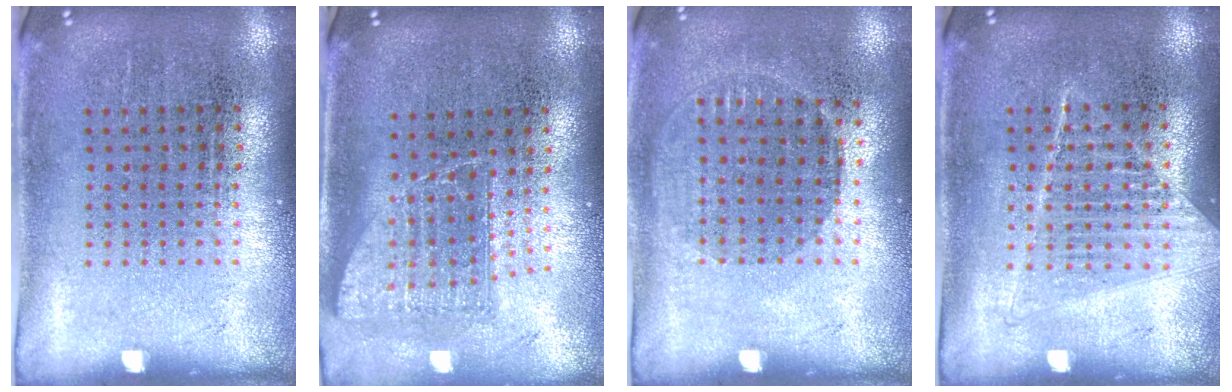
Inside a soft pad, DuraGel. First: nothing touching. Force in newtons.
{"total": 1.4, "press": 1.1, "slide": 0.9}
{"total": 0.8, "press": 0.8, "slide": 0.4}
{"total": 1.1, "press": 1.0, "slide": 0.3}